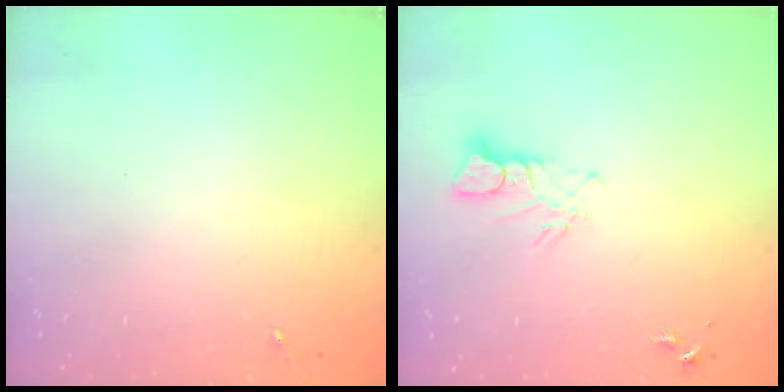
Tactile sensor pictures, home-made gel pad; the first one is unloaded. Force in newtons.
{"total": 4.8, "press": 4.8, "slide": 0.5}